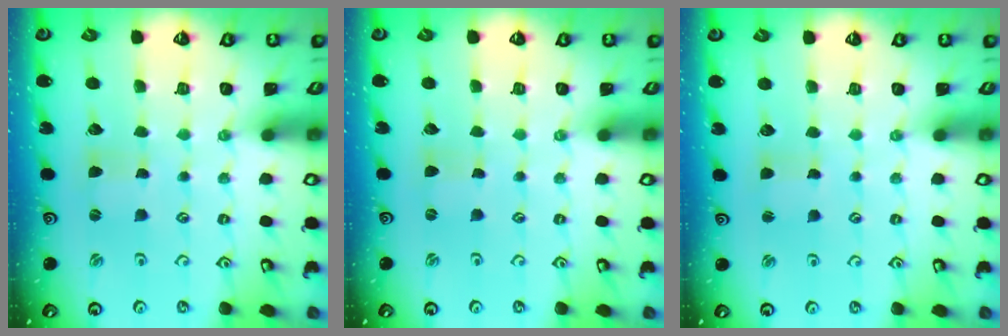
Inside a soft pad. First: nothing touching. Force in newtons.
{"total": 0.0}
{"total": 1.3, "press": 1.3, "slide": 0.3}